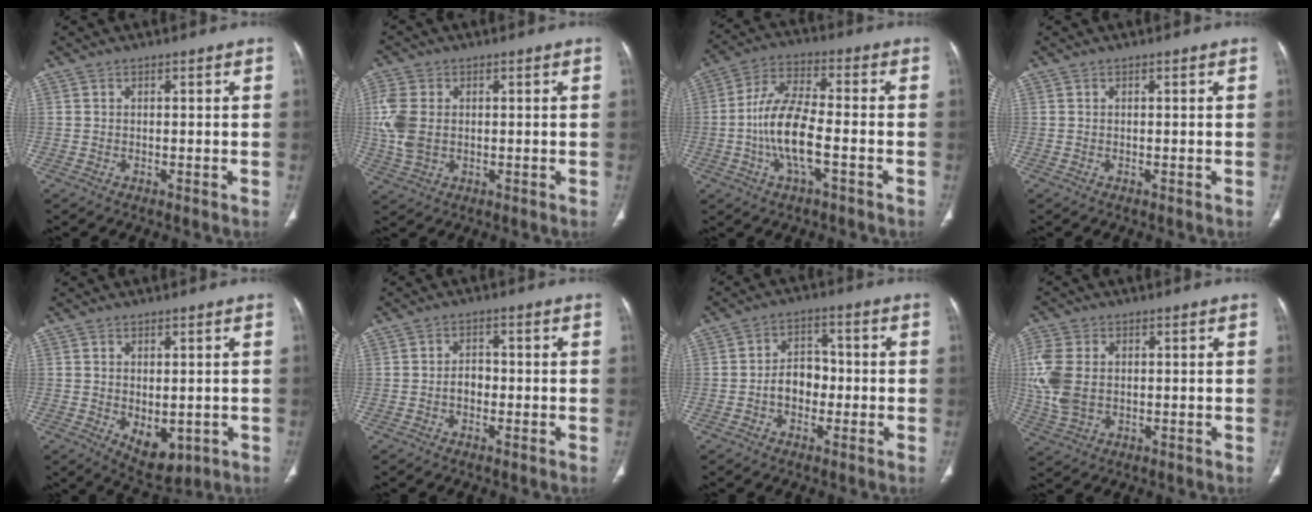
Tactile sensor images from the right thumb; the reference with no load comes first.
{"total": 7.1, "force": [0.5, 4.9, 5.1], "torque": [-0.130, 0.003, 0.014]}
{"total": 11.8, "force": [-3.0, 4.4, 10.6], "torque": [-0.215, 0.029, -0.060]}
{"total": 0.0}
{"total": 6.8, "force": [-1.2, 4.0, 5.3], "torque": [-0.061, -0.008, 0.001]}
{"total": 2.6, "force": [-0.8, 1.9, 1.6], "torque": [-0.013, 0.012, -0.020]}
{"total": 6.1, "force": [-1.4, 4.6, 3.8], "torque": [-0.036, 0.026, -0.035]}
{"total": 9.4, "force": [0.7, 6.4, 6.8], "torque": [-0.169, 0.006, 0.021]}